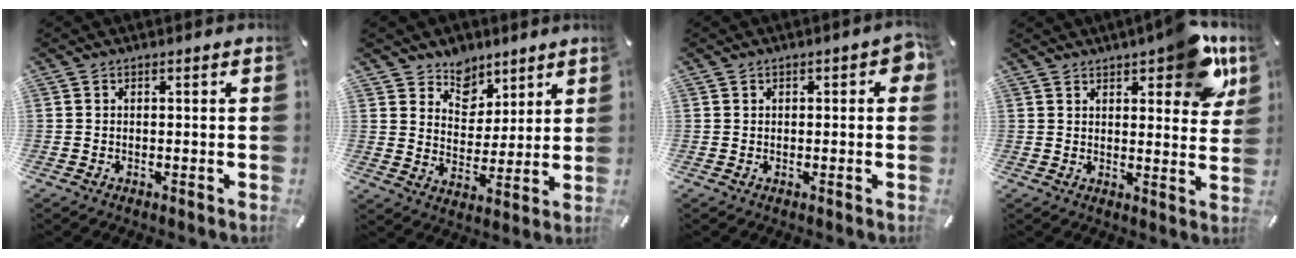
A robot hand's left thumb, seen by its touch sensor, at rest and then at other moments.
{"total": 8.2, "force": [5.6, 6.0, -0.2], "torque": [-0.007, -0.057, 0.106]}
{"total": 2.8, "force": [0.4, 1.6, 2.2], "torque": [-0.026, 0.004, 0.003]}
{"total": 12.9, "force": [7.7, 5.6, 8.7], "torque": [-0.092, -0.046, 0.128]}